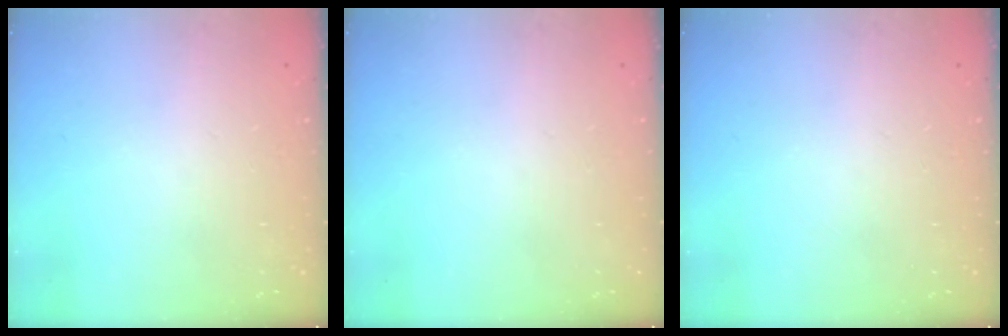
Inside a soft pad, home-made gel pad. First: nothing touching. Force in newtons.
{"total": 0.0}
{"total": 0.0}